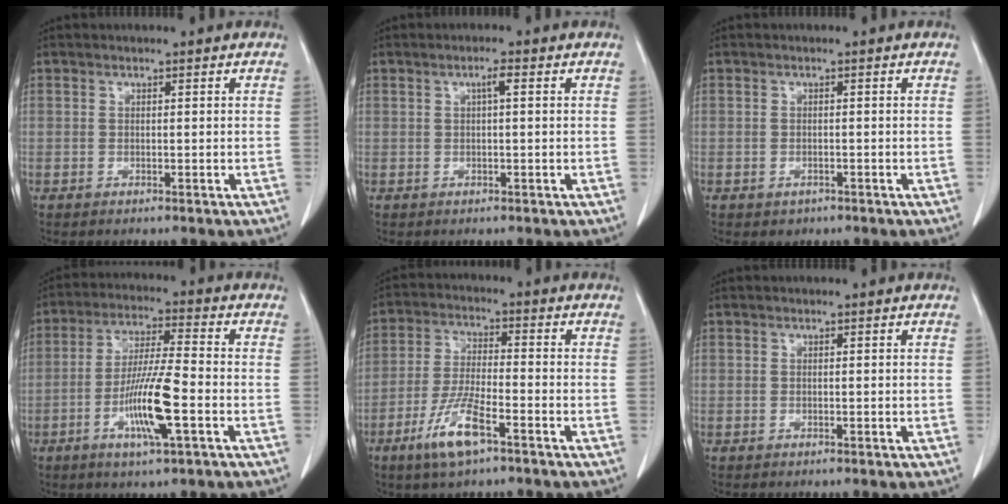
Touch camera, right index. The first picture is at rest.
{"total": 1.5, "force": [0.5, 0.1, 1.5], "torque": [-0.023, 0.005, 0.007]}
{"total": 1.0, "force": [-0.5, 0.8, 0.3], "torque": [-0.006, 0.001, -0.002]}
{"total": 10.7, "force": [-3.5, 0.6, 10.1], "torque": [-0.193, -0.010, -0.067]}
{"total": 8.3, "force": [-4.7, 1.6, 6.7], "torque": [-0.139, -0.012, -0.089]}
{"total": 0.0}